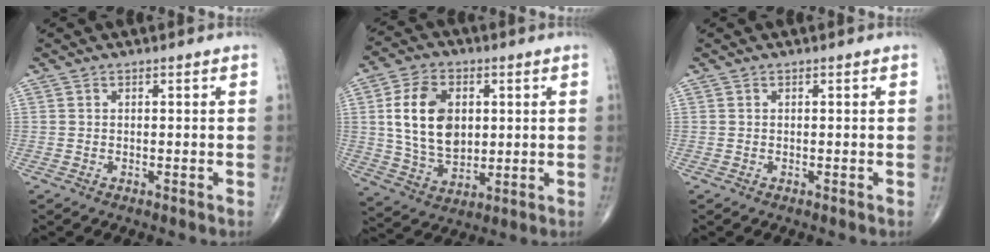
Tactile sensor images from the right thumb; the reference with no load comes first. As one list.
[{"total": 14.3, "force": [2.5, 9.5, 10.3], "torque": [-0.164, -0.010, 0.050]}, {"total": 0.0}]